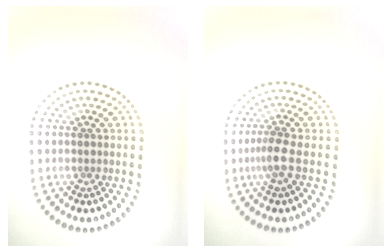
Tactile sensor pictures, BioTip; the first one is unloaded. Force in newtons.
{"total": 2.1, "press": 1.6, "slide": 1.3}